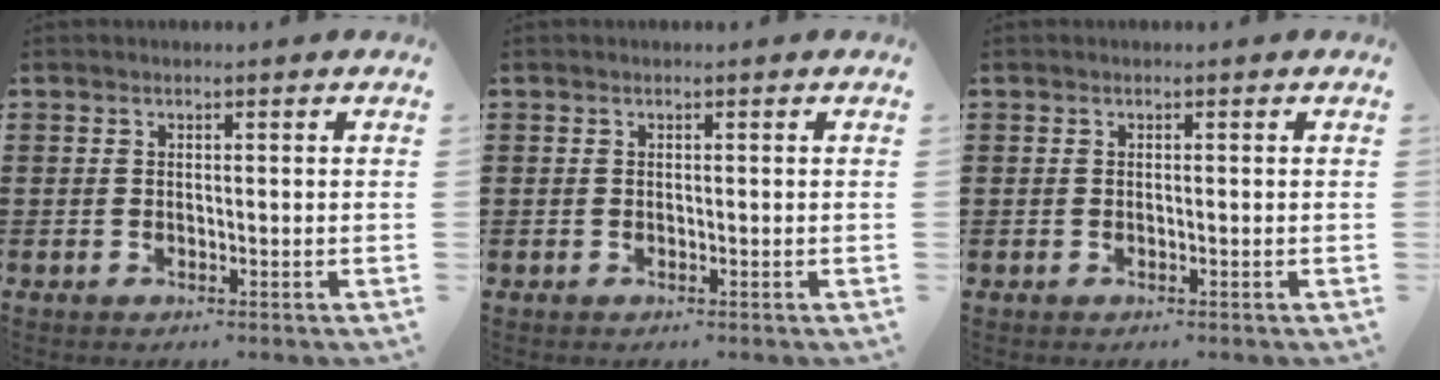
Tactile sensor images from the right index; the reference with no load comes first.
{"total": 0.0}
{"total": 0.0}